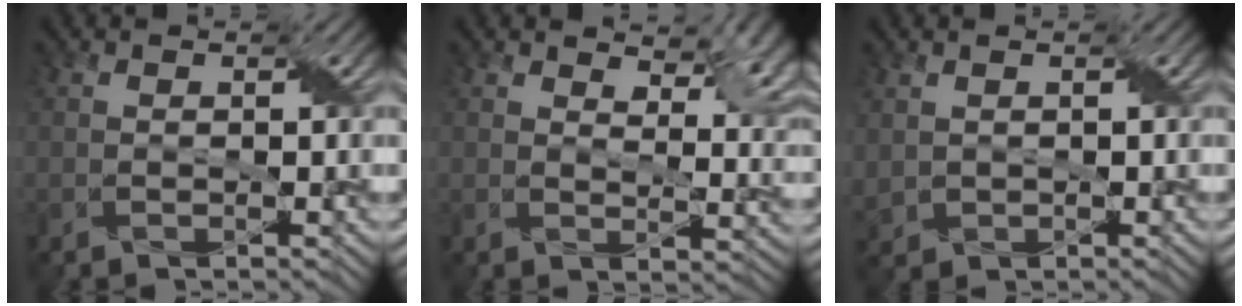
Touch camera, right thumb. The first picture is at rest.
{"total": 8.3, "force": [5.2, 3.6, 5.4], "torque": [-0.084, 0.002, 0.088]}
{"total": 1.8, "force": [0.5, 1.5, 0.8], "torque": [-0.031, -0.003, 0.015]}